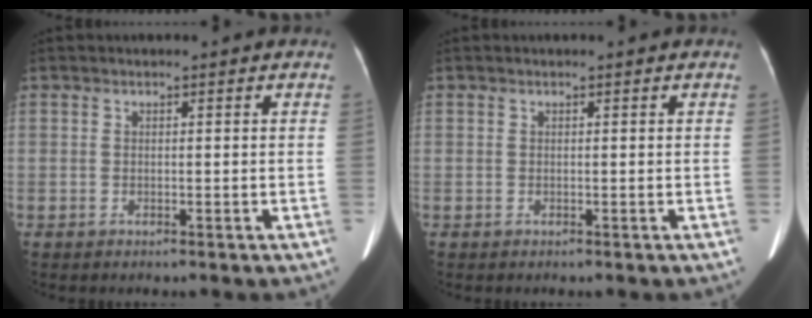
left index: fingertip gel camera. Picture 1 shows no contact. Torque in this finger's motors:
{"motor_torque": [0.11, -0.03, 0.06, 0.02]}